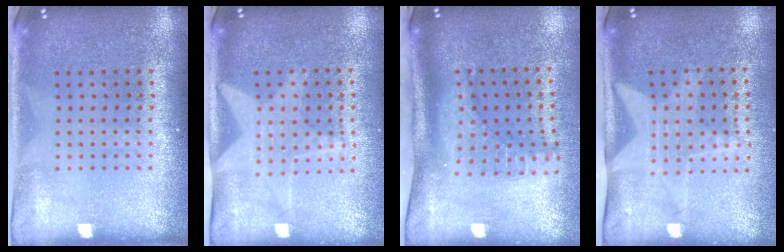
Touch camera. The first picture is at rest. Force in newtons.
{"total": 1.4, "press": 1.4, "slide": 0.3}
{"total": 2.1, "press": 1.4, "slide": 1.6}
{"total": 2.1, "press": 1.5, "slide": 1.4}